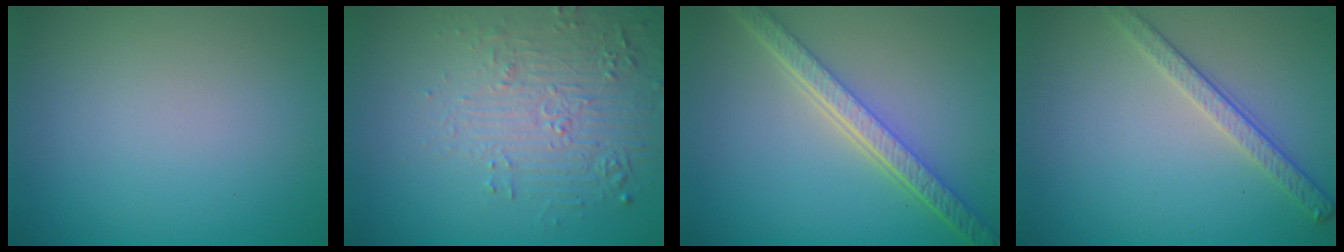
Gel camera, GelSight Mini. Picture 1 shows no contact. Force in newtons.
{"total": 5.4, "press": 3.8, "slide": 3.8}
{"total": 5.6, "press": 4.3, "slide": 3.7}
{"total": 2.8, "press": 2.5, "slide": 1.2}